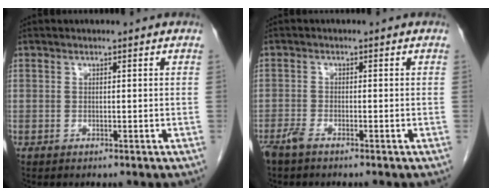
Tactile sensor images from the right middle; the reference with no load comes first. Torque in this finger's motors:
{"motor_torque": [0.06, -0.03, 0.01, 0.01]}